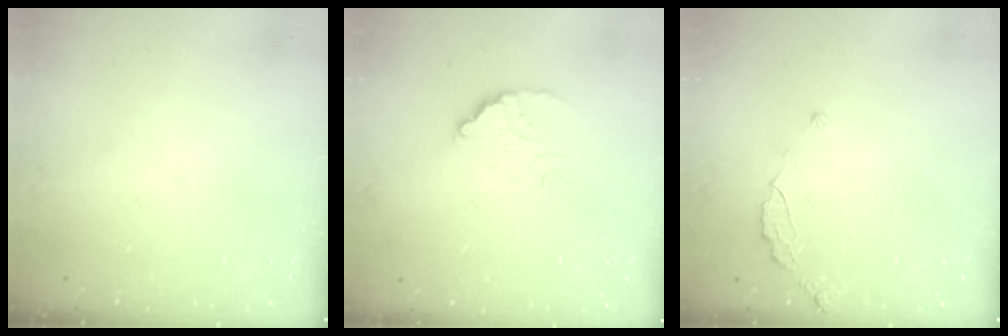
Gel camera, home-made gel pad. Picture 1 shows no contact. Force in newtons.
{"total": 3.3, "press": 3.3, "slide": 0.0}
{"total": 2.9, "press": 2.9, "slide": 0.3}